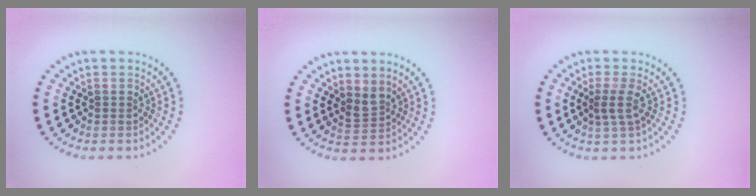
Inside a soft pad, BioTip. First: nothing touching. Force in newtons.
{"total": 1.7, "press": 1.3, "slide": 1.1}
{"total": 1.8, "press": 1.3, "slide": 1.3}